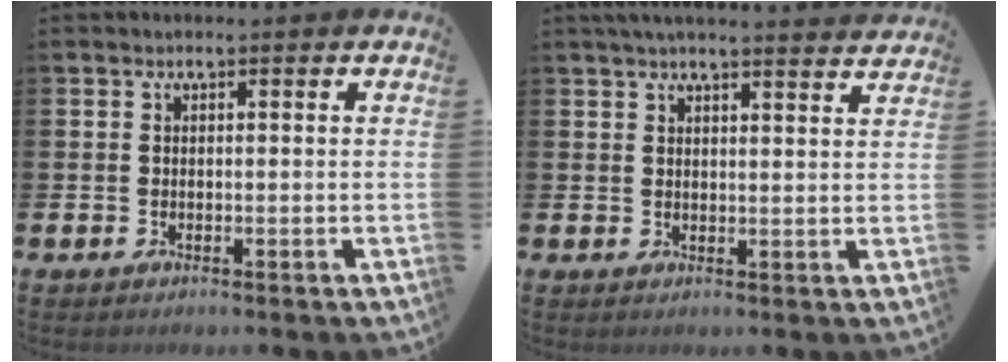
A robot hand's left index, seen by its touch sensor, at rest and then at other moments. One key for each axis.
{"total": 3.7, "fx": 3.6, "fy": -0.2, "fz": 1.0, "tx": -0.018, "ty": -0.017, "tz": 0.063}